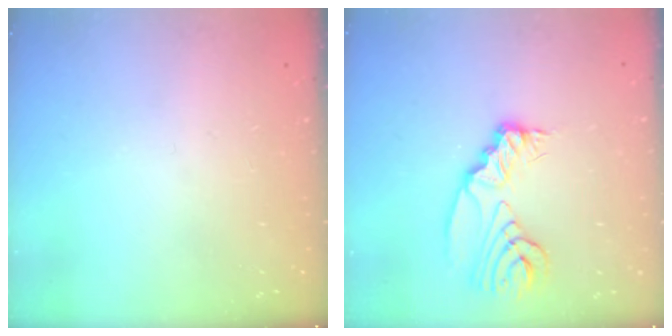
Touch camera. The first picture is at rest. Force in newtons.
{"total": 10.1, "press": 10.1, "slide": 1.0}